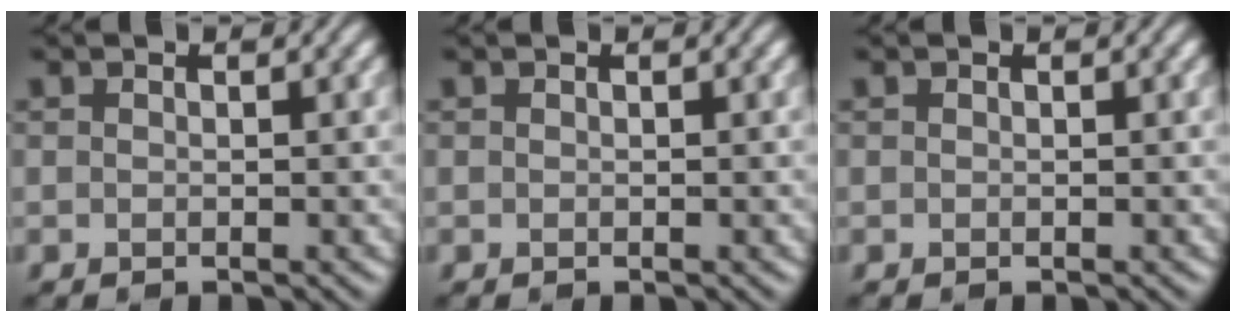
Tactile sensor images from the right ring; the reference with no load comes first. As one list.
[{"total": 0.0}, {"total": 0.0}]